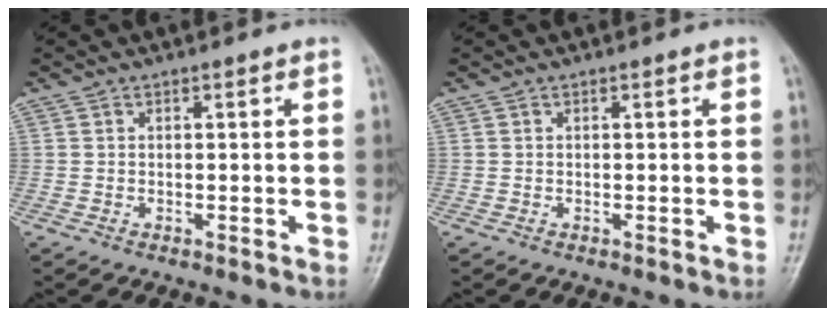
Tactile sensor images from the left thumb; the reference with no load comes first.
{"total": 0.0}